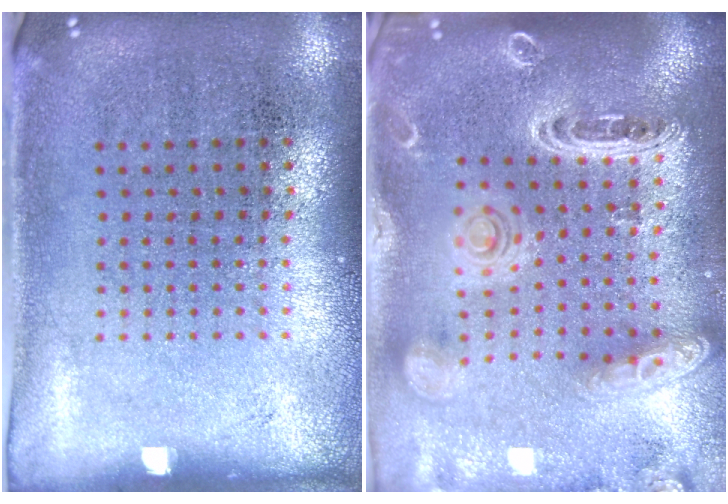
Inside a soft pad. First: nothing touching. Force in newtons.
{"total": 2.6, "press": 2.3, "slide": 1.1}